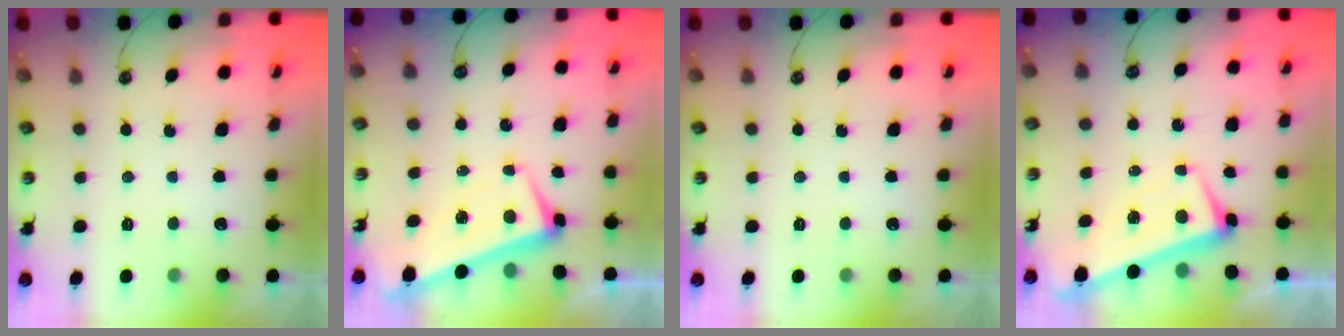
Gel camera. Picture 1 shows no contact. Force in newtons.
{"total": 2.1, "press": 2.0, "slide": 0.6}
{"total": 0.0}
{"total": 2.0, "press": 1.9, "slide": 0.6}